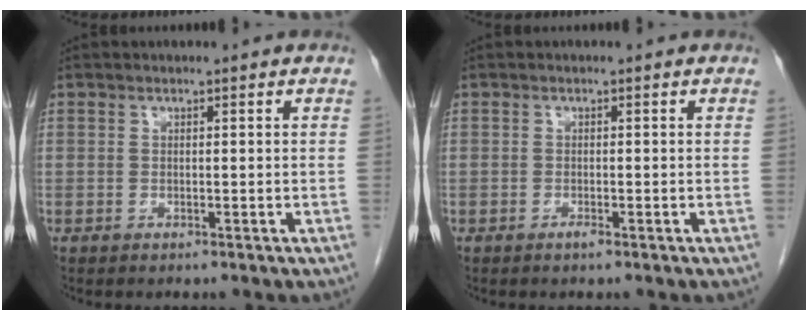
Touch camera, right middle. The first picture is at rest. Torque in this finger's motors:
{"motor_torque": [0.36, 0.01, -0.02, -0.01]}